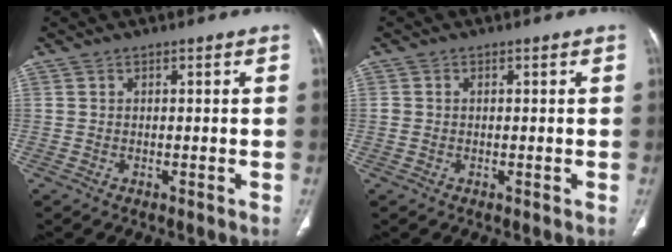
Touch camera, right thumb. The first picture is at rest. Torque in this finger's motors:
{"motor_torque": [0.03, 0.03, 0.05, 0.57, 0.04]}